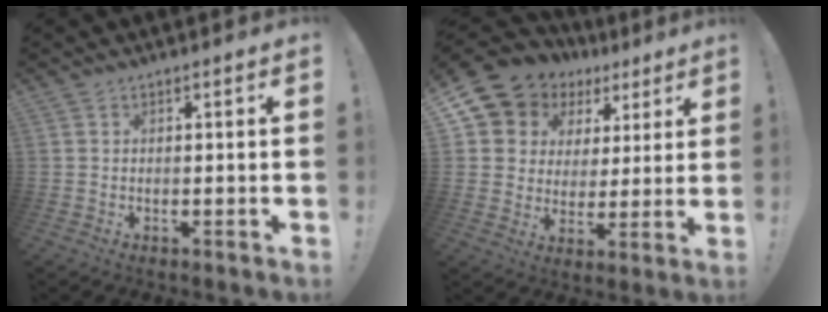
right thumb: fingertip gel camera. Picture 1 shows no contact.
{"total": 9.0, "force": [5.5, 6.9, 1.7], "torque": [-0.039, -0.048, 0.110]}